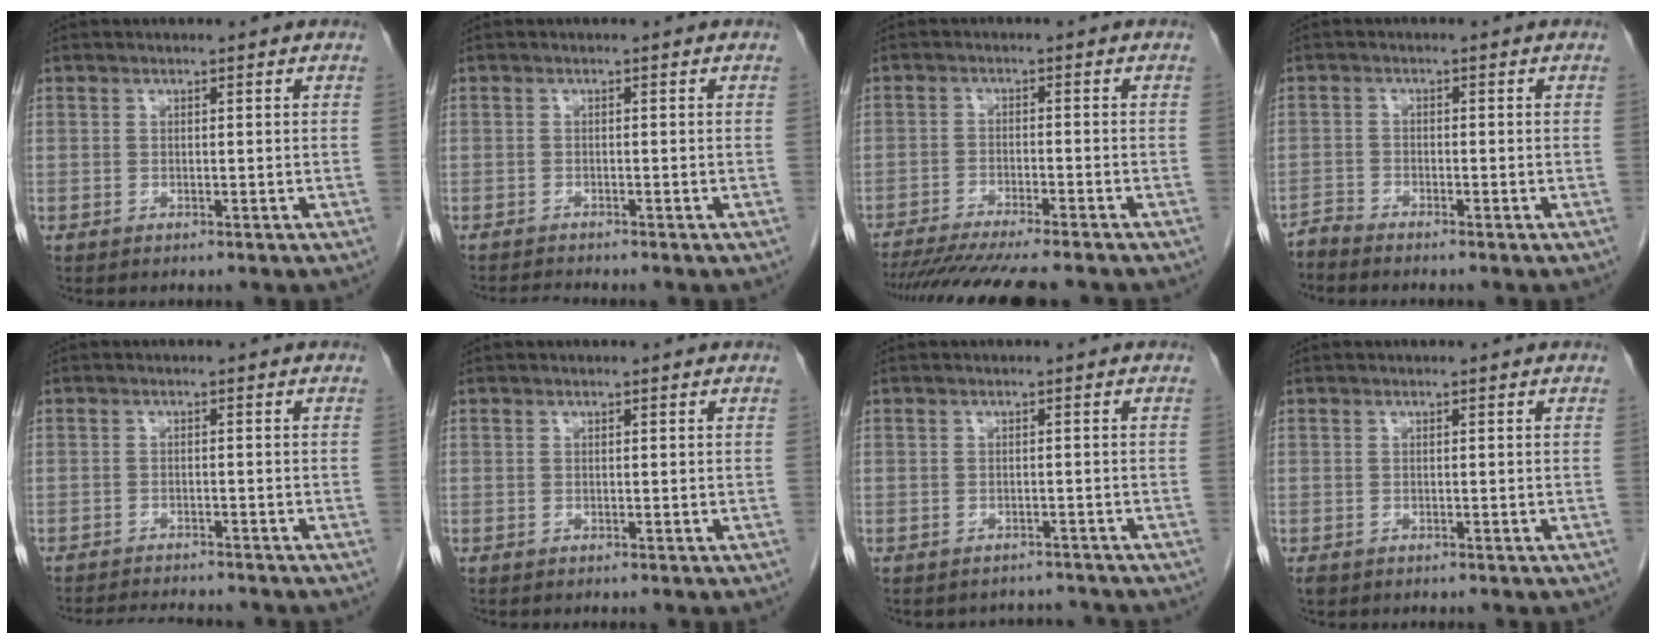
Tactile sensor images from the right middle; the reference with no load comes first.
{"total": 1.7, "force": [-1.6, -0.5, 0.1], "torque": [-0.007, -0.009, -0.030]}
{"total": 15.0, "force": [-13.2, 0.6, 7.1], "torque": [-0.106, -0.033, -0.191]}
{"total": 1.8, "force": [-1.7, -0.3, -0.1], "torque": [0.004, -0.007, -0.036]}
{"total": 7.7, "force": [-7.3, 1.1, 2.3], "torque": [-0.035, -0.009, -0.104]}
{"total": 0.0}
{"total": 3.1, "force": [-2.8, 1.0, -0.6], "torque": [0.006, 0.004, -0.039]}
{"total": 0.8, "force": [-0.5, 0.5, 0.3], "torque": [-0.010, 0.001, -0.005]}